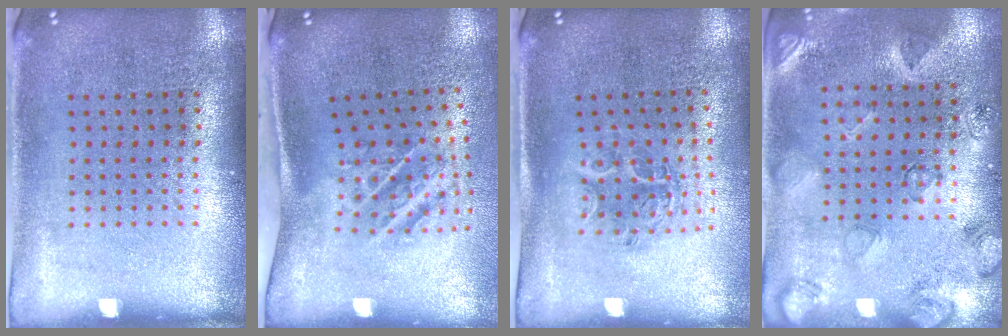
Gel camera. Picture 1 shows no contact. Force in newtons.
{"total": 2.1, "press": 1.3, "slide": 1.6}
{"total": 1.1, "press": 1.1, "slide": 0.2}
{"total": 2.6, "press": 1.9, "slide": 1.7}